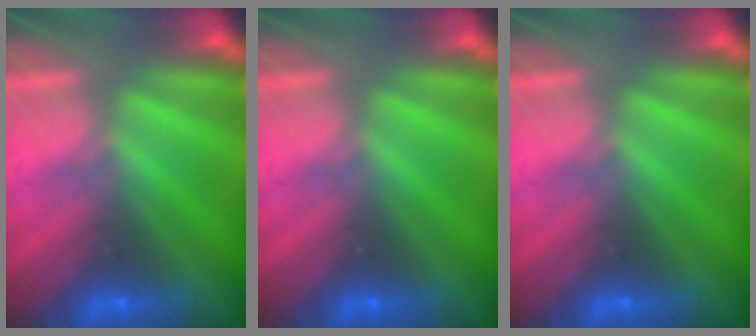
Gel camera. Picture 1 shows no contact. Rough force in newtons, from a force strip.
{"total": 0.0}
{"total": 0.0}